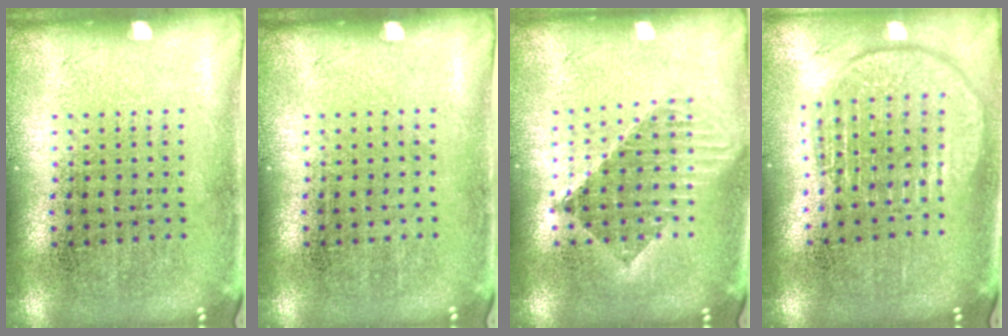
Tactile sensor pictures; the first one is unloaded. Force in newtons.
{"total": 0.0}
{"total": 1.6, "press": 1.3, "slide": 0.9}
{"total": 1.9, "press": 1.6, "slide": 1.0}